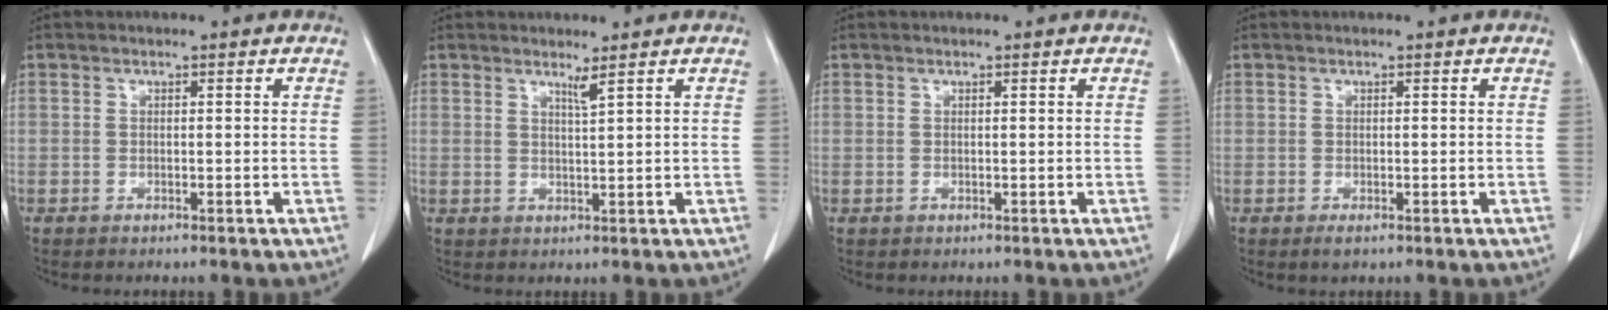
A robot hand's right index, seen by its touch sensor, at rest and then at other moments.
{"total": 1.6, "force": [1.2, -0.6, 0.8], "torque": [-0.020, -0.014, 0.024]}
{"total": 0.0}
{"total": 0.9, "force": [-0.3, 0.1, 0.8], "torque": [-0.014, -0.003, 0.000]}